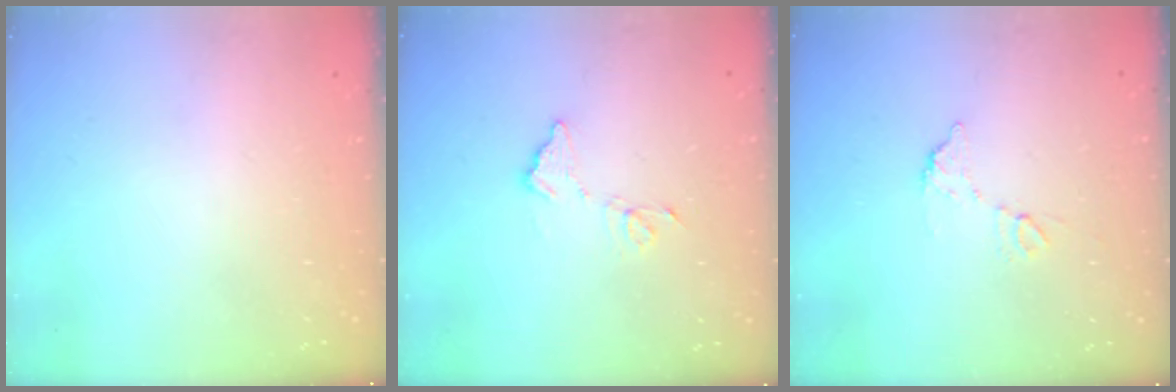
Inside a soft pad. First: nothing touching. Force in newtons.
{"total": 8.0, "press": 8.0, "slide": 0.4}
{"total": 6.7, "press": 6.7, "slide": 0.6}